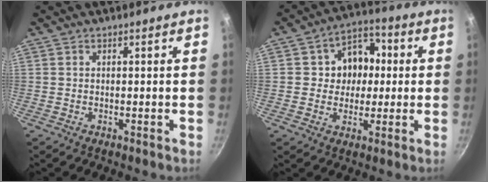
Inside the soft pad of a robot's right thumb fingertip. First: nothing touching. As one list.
[{"total": 10.4, "force": [1.0, 8.9, 5.3], "torque": [-0.028, 0.013, 0.002]}]